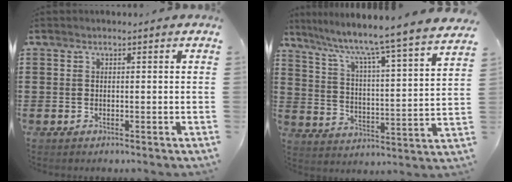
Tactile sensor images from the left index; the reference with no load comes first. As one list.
[{"total": 5.8, "force": [5.0, -1.1, 2.8], "torque": [-0.079, -0.056, 0.070]}]